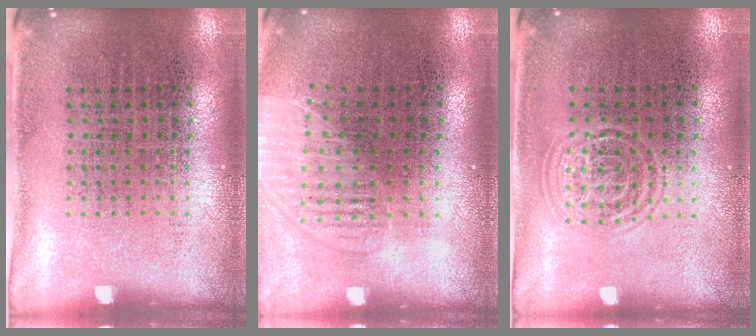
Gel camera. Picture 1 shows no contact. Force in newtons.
{"total": 1.4, "press": 1.2, "slide": 0.7}
{"total": 1.4, "press": 1.3, "slide": 0.3}